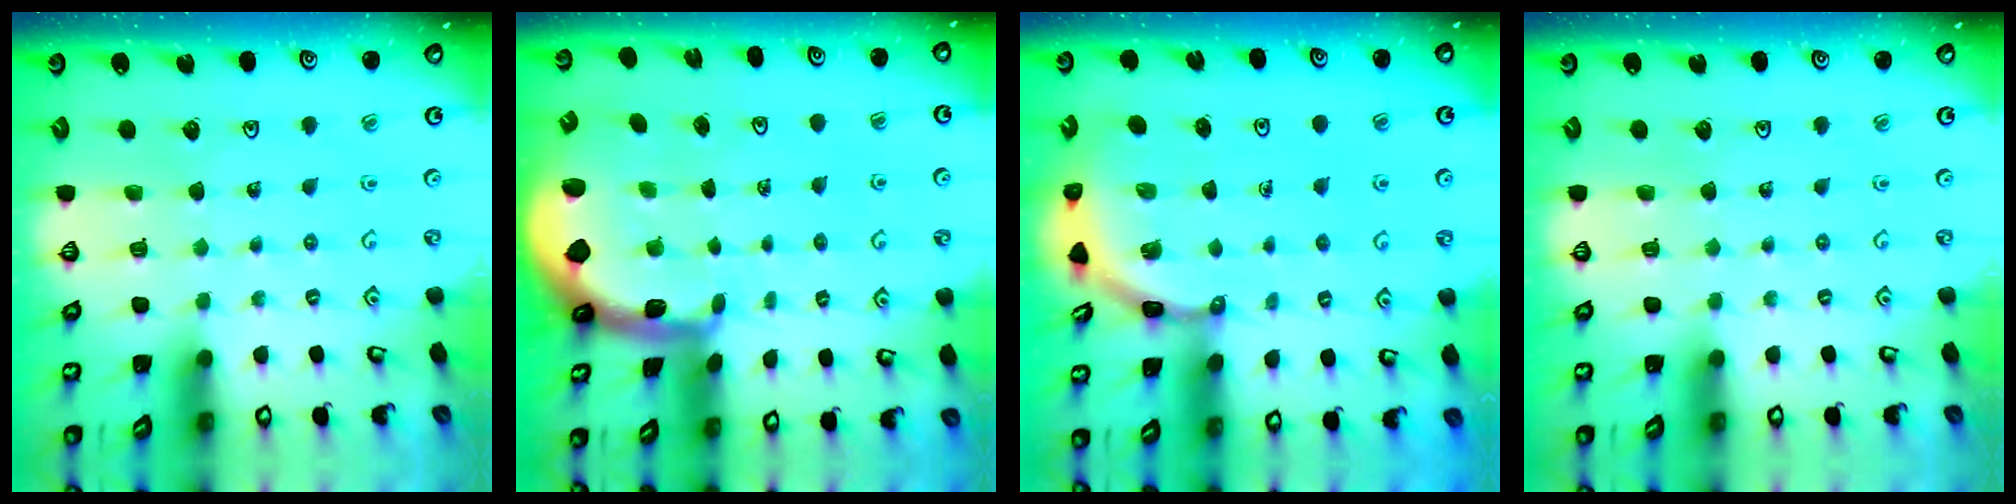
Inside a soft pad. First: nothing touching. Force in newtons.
{"total": 1.7, "press": 1.7, "slide": 0.4}
{"total": 3.5, "press": 3.5, "slide": 0.2}
{"total": 0.0}